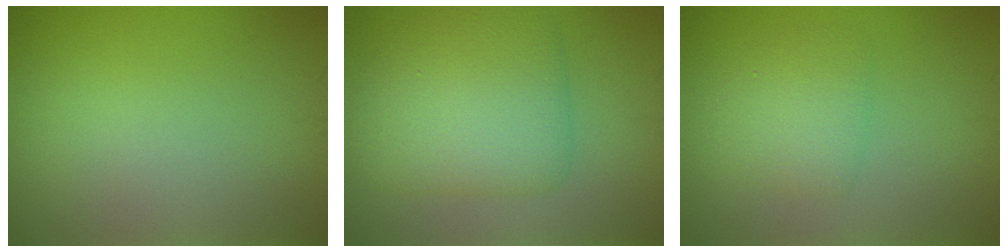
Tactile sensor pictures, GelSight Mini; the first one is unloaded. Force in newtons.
{"total": 5.9, "press": 5.9, "slide": 0.1}
{"total": 2.4, "press": 2.4, "slide": 0.1}